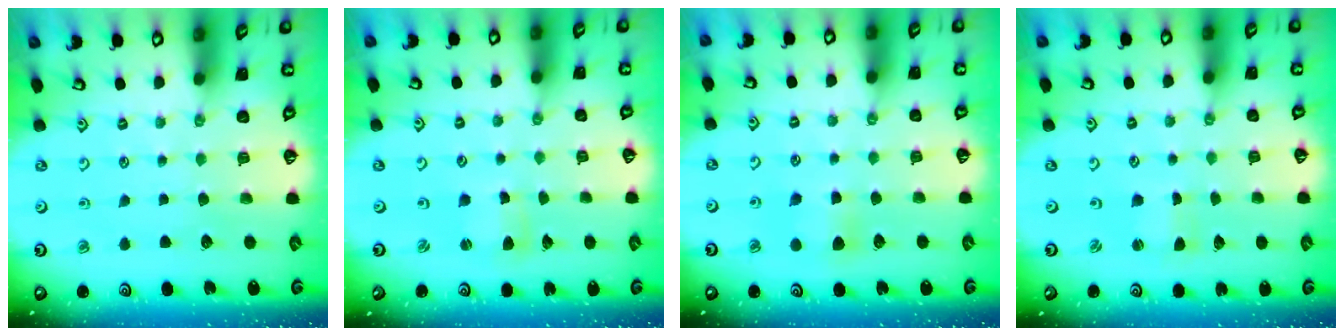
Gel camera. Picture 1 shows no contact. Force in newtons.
{"total": 2.5, "press": 2.5, "slide": 0.3}
{"total": 5.2, "press": 5.1, "slide": 0.7}
{"total": 1.3, "press": 1.3, "slide": 0.1}